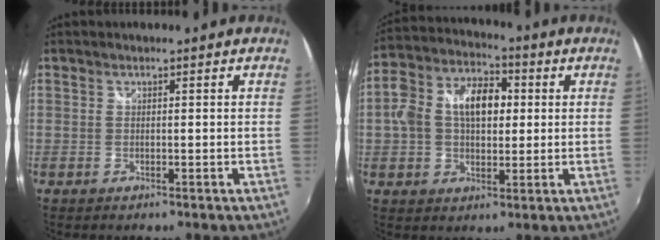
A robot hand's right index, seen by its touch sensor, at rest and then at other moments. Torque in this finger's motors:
{"motor_torque": [0.86, -0.50, 0.36, 0.09]}